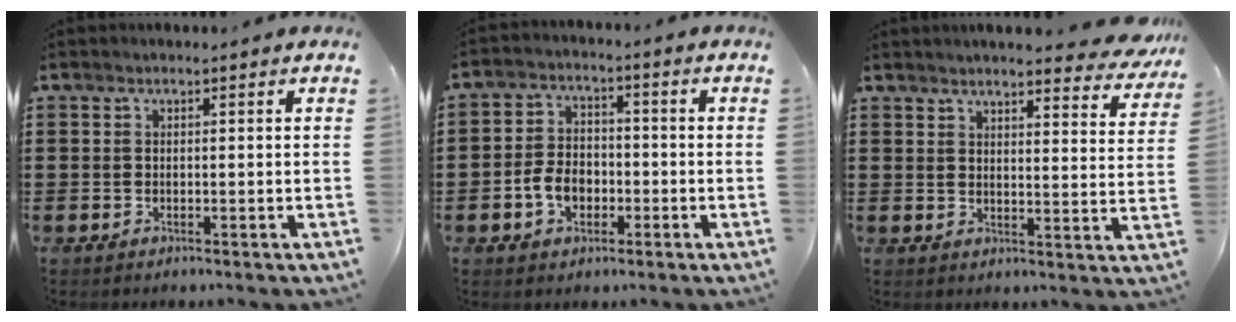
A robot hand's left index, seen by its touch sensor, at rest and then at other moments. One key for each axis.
{"total": 5.5, "fx": -2.1, "fy": 3.7, "fz": 3.5, "tx": -0.085, "ty": 0.004, "tz": -0.045}
{"total": 5.0, "fx": 4.7, "fy": -0.1, "fz": 1.7, "tx": -0.042, "ty": -0.024, "tz": 0.081}